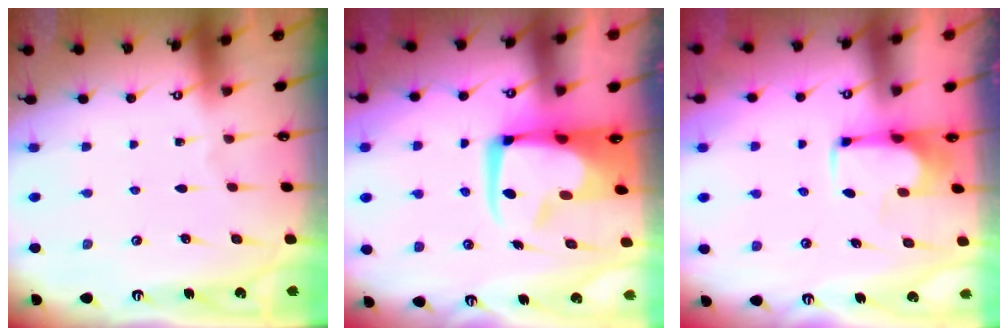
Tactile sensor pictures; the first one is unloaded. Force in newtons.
{"total": 6.3, "press": 6.2, "slide": 1.0}
{"total": 0.8, "press": 0.2, "slide": 0.8}